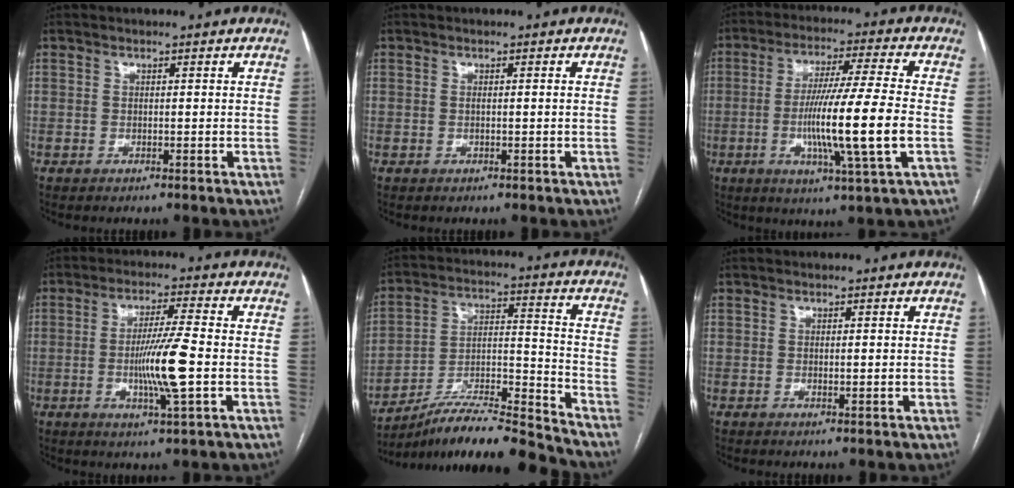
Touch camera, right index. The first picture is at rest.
{"total": 0.6, "force": [-0.1, -0.1, 0.6], "torque": [-0.013, -0.001, 0.000]}
{"total": 14.4, "force": [-2.7, -0.9, 14.1], "torque": [-0.259, -0.012, -0.056]}
{"total": 9.0, "force": [-1.6, -0.3, 8.9], "torque": [-0.166, -0.009, -0.031]}
{"total": 15.9, "force": [-14.9, -0.8, 5.6], "torque": [-0.088, 0.029, -0.258]}
{"total": 0.9, "force": [-0.1, 0.1, 0.8], "torque": [-0.017, -0.003, 0.000]}